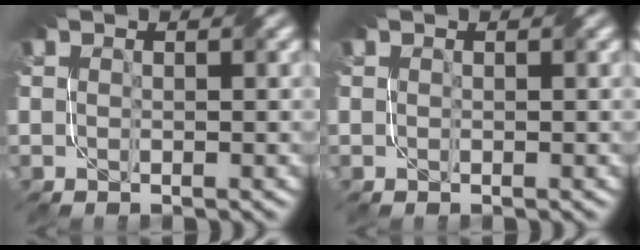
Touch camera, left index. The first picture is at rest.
{"total": 0.0}